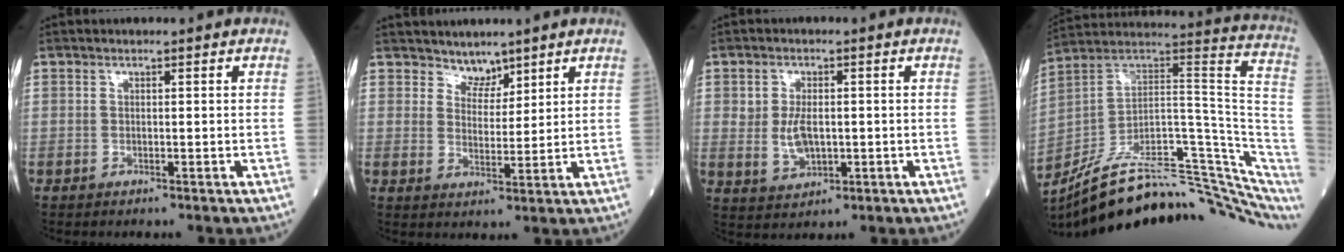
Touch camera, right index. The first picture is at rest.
{"total": 3.1, "force": [2.8, 1.4, 0.2], "torque": [0.002, -0.001, 0.050]}
{"total": 4.5, "force": [-0.2, 2.5, 3.8], "torque": [-0.076, -0.001, 0.005]}
{"total": 26.4, "force": [-19.9, 6.2, 16.2], "torque": [-0.160, 0.052, -0.290]}